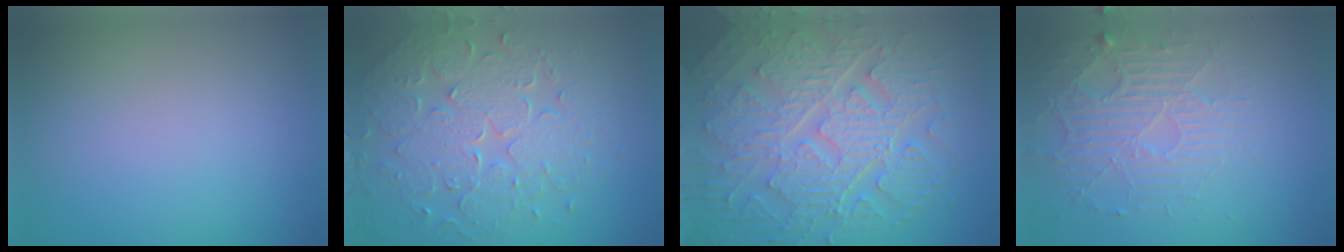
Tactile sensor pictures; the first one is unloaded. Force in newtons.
{"total": 8.1, "press": 5.8, "slide": 5.7}
{"total": 10.6, "press": 7.0, "slide": 7.9}
{"total": 3.8, "press": 3.4, "slide": 1.7}